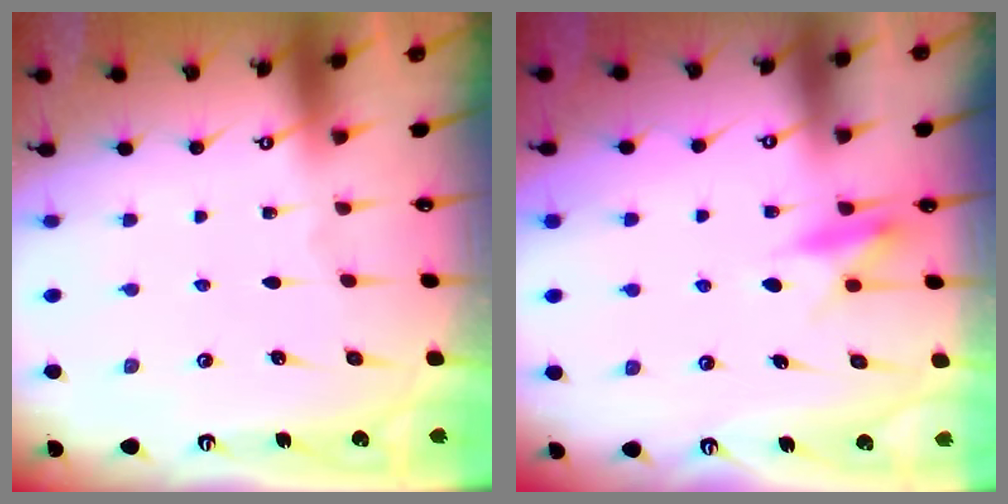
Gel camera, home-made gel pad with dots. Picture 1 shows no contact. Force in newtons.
{"total": 8.4, "press": 8.3, "slide": 0.9}